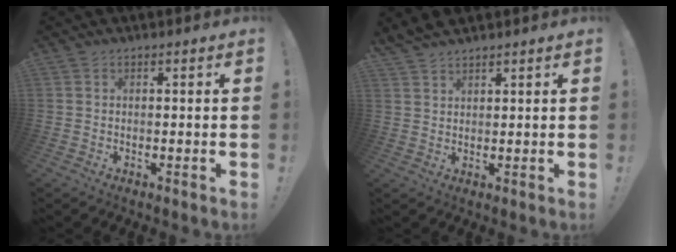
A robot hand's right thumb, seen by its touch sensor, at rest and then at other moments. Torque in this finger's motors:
{"motor_torque": [0.01, 0.06, 0.68, 0.67, 0.25]}